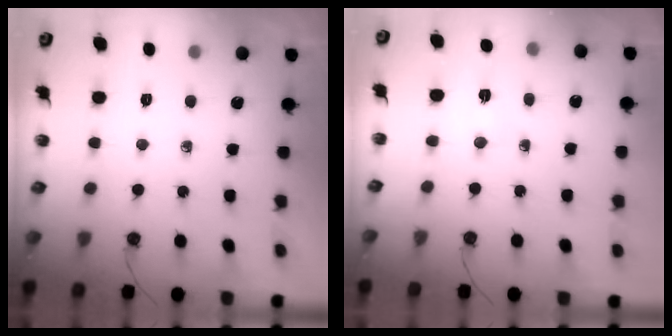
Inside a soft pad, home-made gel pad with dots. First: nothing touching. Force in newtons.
{"total": 2.9, "press": 1.4, "slide": 2.6}